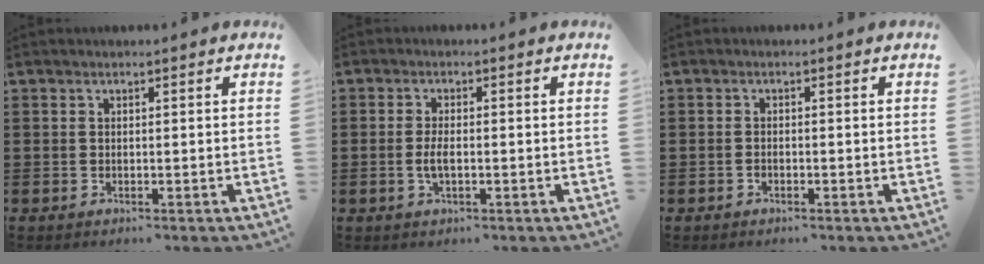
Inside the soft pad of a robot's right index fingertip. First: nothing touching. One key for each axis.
{"total": 2.6, "fx": -0.4, "fy": 0.9, "fz": 2.4, "tx": -0.058, "ty": -0.005, "tz": -0.013}
{"total": 0.6, "fx": -0.4, "fy": 0.3, "fz": 0.4, "tx": -0.011, "ty": -0.005, "tz": -0.006}